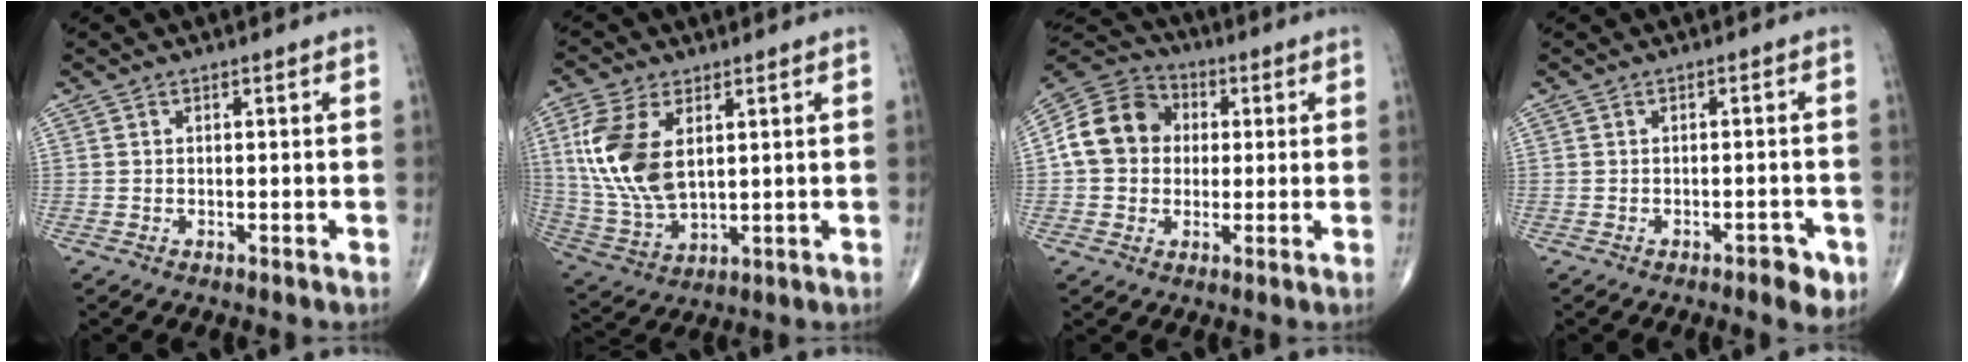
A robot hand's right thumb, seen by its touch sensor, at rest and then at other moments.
{"total": 14.3, "force": [3.5, 8.0, 11.3], "torque": [-0.242, -0.012, 0.080]}
{"total": 12.8, "force": [1.3, 10.8, 6.7], "torque": [-0.107, 0.024, 0.012]}
{"total": 3.6, "force": [-2.0, 1.5, 2.6], "torque": [-0.025, 0.008, -0.021]}